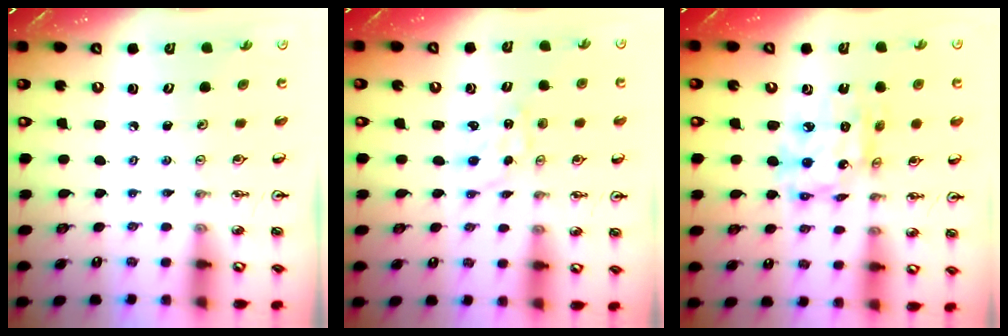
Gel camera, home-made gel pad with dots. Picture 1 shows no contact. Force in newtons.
{"total": 0.7, "press": 0.6, "slide": 0.3}
{"total": 12.2, "press": 12.1, "slide": 1.6}